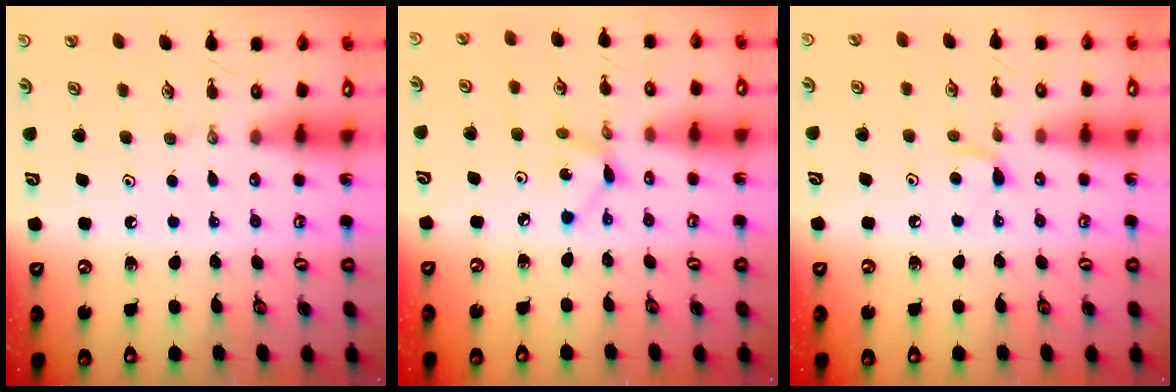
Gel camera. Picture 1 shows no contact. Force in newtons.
{"total": 3.2, "press": 3.2, "slide": 0.1}
{"total": 5.2, "press": 5.2, "slide": 0.7}